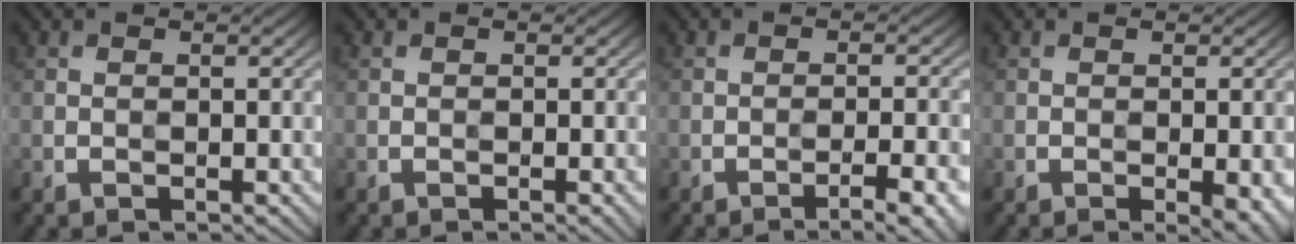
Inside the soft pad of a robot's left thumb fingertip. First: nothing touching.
{"total": 0.7, "force": [-0.3, 0.1, 0.6], "torque": [-0.010, -0.002, -0.005]}
{"total": 5.8, "force": [-3.7, 0.9, 4.3], "torque": [-0.064, 0.013, -0.053]}
{"total": 3.1, "force": [-1.2, 0.6, 2.8], "torque": [-0.042, -0.003, -0.013]}